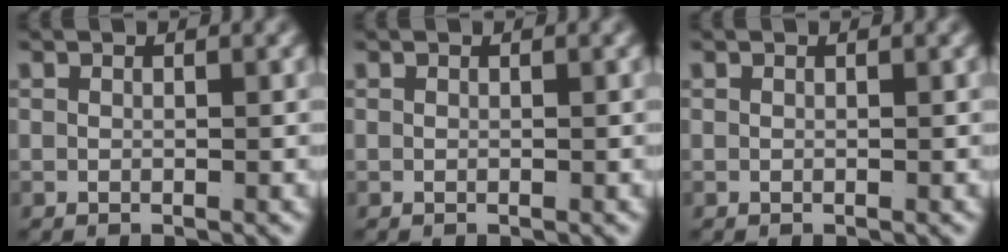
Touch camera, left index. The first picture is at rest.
{"total": 0.0}
{"total": 0.0}